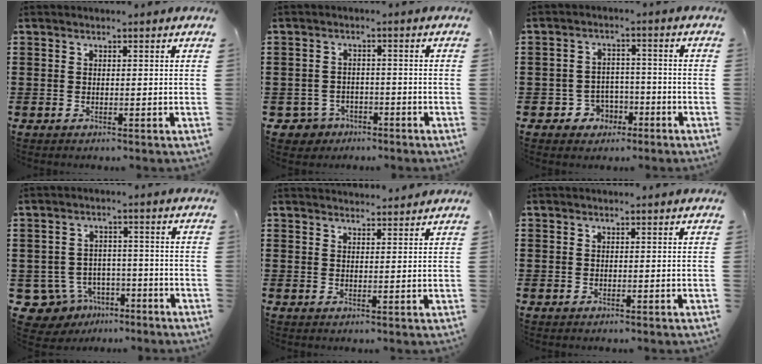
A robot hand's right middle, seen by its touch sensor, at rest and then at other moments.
{"total": 2.9, "force": [-2.4, 1.6, 0.2], "torque": [-0.021, -0.001, -0.055]}
{"total": 4.1, "force": [-2.5, 3.2, 0.8], "torque": [-0.024, 0.011, -0.052]}
{"total": 6.3, "force": [-4.4, 4.3, 1.5], "torque": [-0.060, 0.012, -0.089]}
{"total": 2.0, "force": [1.9, 0.2, 0.0], "torque": [-0.005, 0.003, 0.038]}
{"total": 0.8, "force": [-0.2, 0.7, 0.0], "torque": [0.000, 0.006, -0.007]}